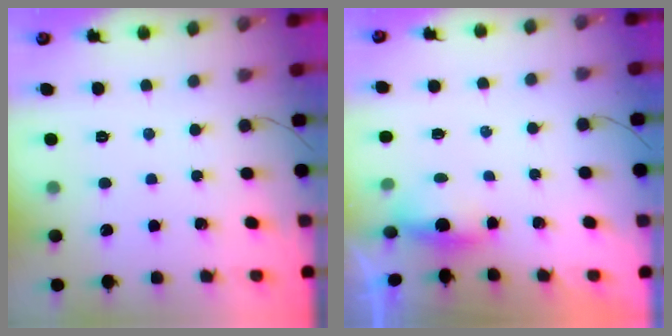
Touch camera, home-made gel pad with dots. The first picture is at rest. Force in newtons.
{"total": 3.3, "press": 3.1, "slide": 1.1}